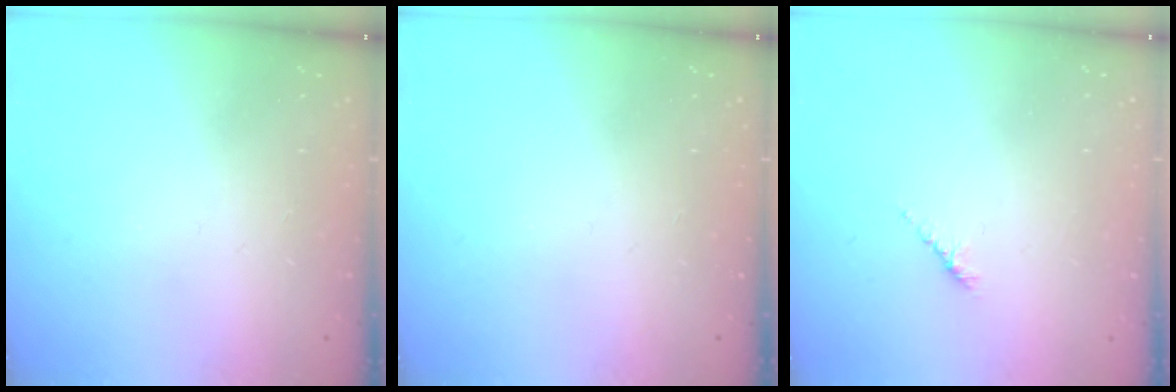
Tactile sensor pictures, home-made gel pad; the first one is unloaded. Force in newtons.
{"total": 0.0}
{"total": 2.6, "press": 2.4, "slide": 0.7}